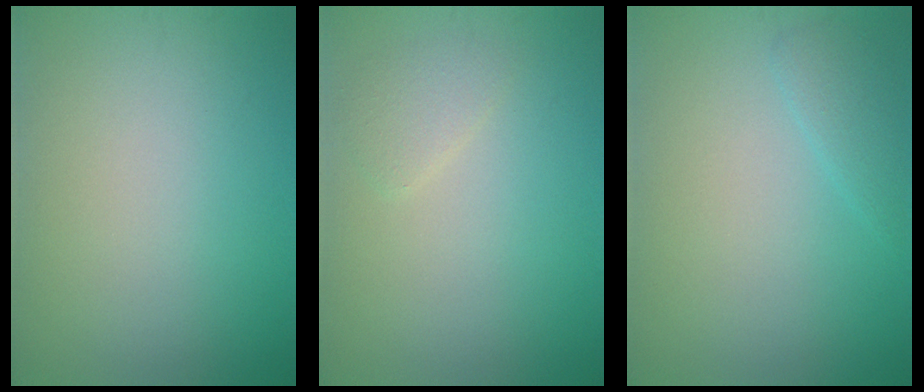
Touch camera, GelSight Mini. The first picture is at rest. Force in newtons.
{"total": 1.3, "press": 1.3, "slide": 0.1}
{"total": 1.5, "press": 1.5, "slide": 0.1}